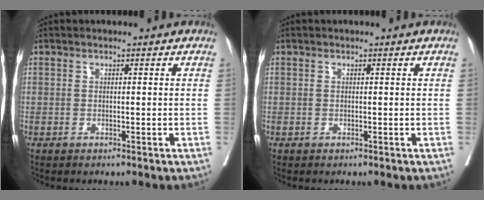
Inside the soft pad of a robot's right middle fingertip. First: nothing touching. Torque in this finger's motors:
{"motor_torque": [0.00, 0.00, 0.00, 0.00]}